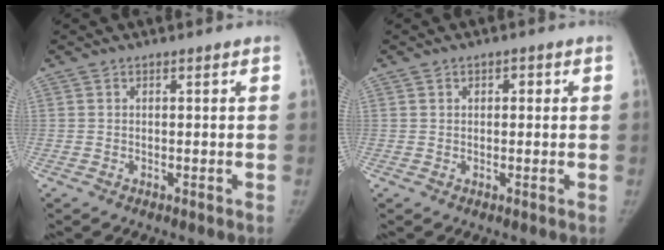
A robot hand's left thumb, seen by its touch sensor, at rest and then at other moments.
{"total": 1.5, "force": [0.4, 1.2, 0.9], "torque": [-0.005, 0.002, 0.003]}